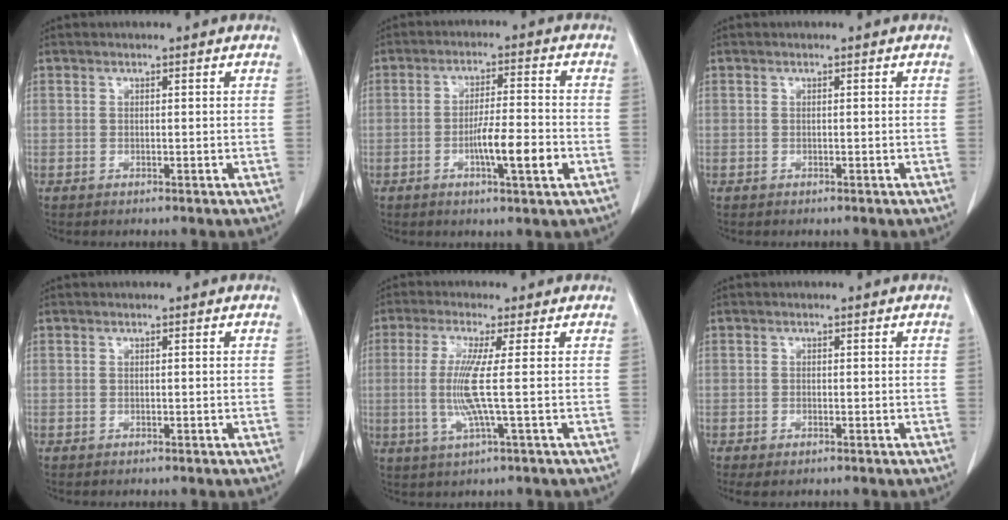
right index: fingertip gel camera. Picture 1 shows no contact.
{"total": 7.4, "force": [-2.5, 0.5, 6.9], "torque": [-0.114, -0.002, -0.041]}
{"total": 0.0}
{"total": 0.0}
{"total": 6.7, "force": [-0.3, -0.9, 6.6], "torque": [-0.149, -0.010, -0.008]}
{"total": 1.6, "force": [-1.0, 0.6, 1.1], "torque": [-0.020, -0.004, -0.012]}